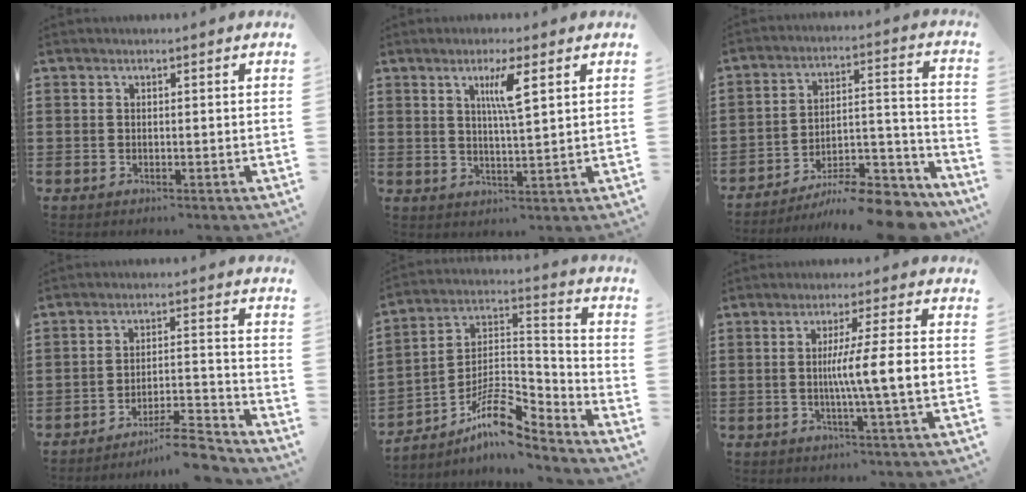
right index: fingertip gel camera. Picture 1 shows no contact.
{"total": 4.6, "force": [2.1, 0.2, 4.1], "torque": [-0.087, 0.002, 0.031]}
{"total": 10.8, "force": [-9.7, 1.5, 4.6], "torque": [-0.050, 0.035, -0.184]}
{"total": 7.3, "force": [-6.6, 0.4, 3.0], "torque": [-0.041, 0.009, -0.125]}
{"total": 10.7, "force": [-7.2, 3.8, 6.9], "torque": [-0.141, 0.006, -0.141]}
{"total": 7.7, "force": [-0.6, -0.5, 7.7], "torque": [-0.135, -0.010, -0.015]}